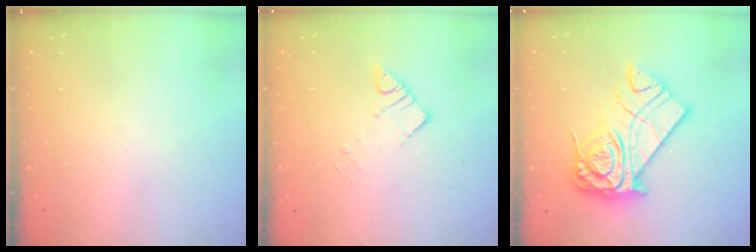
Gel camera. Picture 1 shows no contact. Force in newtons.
{"total": 5.1, "press": 5.1, "slide": 0.4}
{"total": 18.2, "press": 18.1, "slide": 1.6}